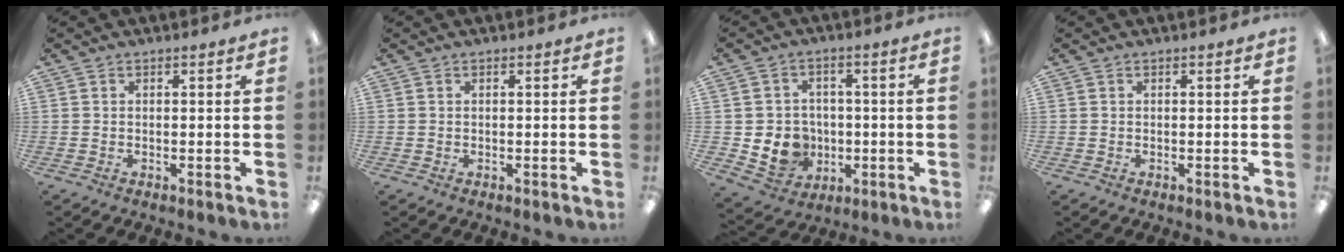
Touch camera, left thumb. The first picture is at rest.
{"total": 0.0}
{"total": 9.1, "force": [-1.6, 8.5, 3.0], "torque": [-0.075, 0.013, -0.020]}
{"total": 0.0}